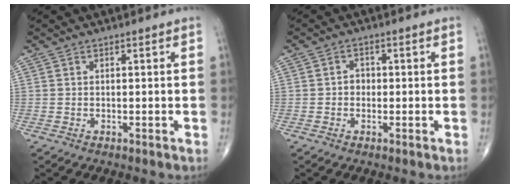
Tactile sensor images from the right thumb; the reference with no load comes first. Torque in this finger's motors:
{"motor_torque": [0.29, -0.03, 0.27, 0.02, -0.02]}